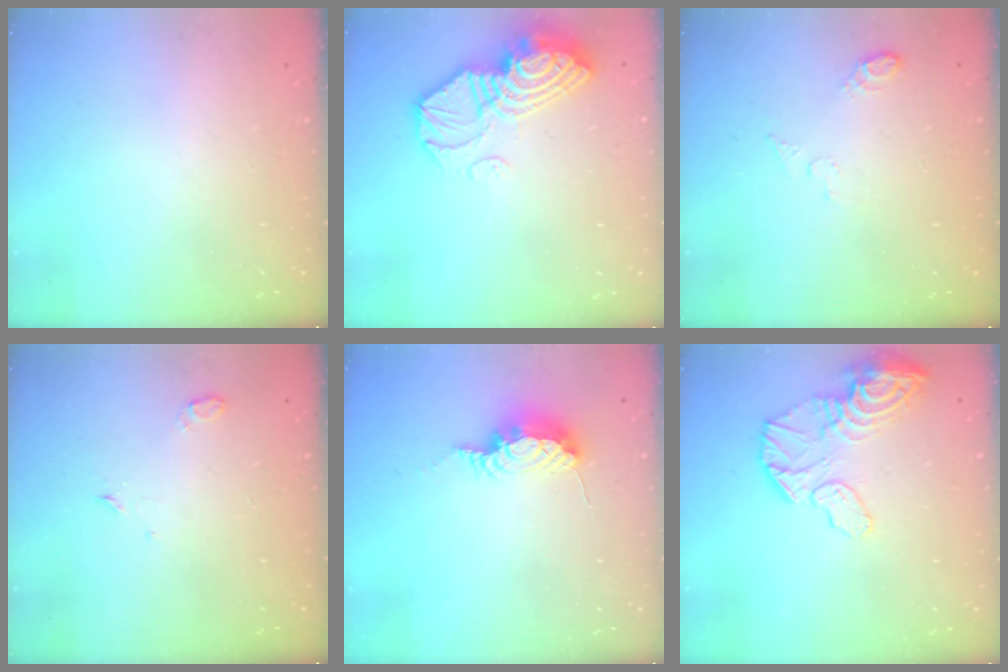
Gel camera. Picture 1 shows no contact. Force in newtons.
{"total": 13.8, "press": 13.7, "slide": 1.6}
{"total": 4.2, "press": 4.2, "slide": 0.8}
{"total": 3.0, "press": 2.9, "slide": 0.6}
{"total": 7.8, "press": 7.8, "slide": 0.2}
{"total": 14.5, "press": 14.4, "slide": 1.5}